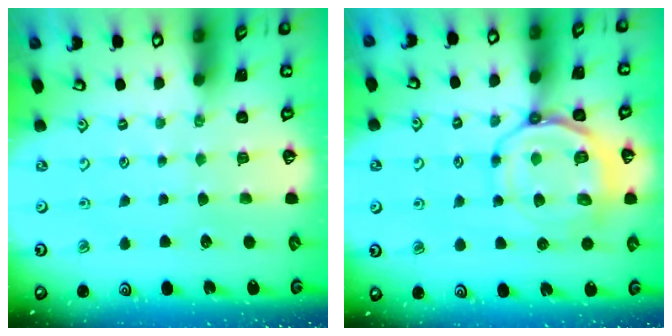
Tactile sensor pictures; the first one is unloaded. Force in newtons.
{"total": 11.7, "press": 11.6, "slide": 1.5}